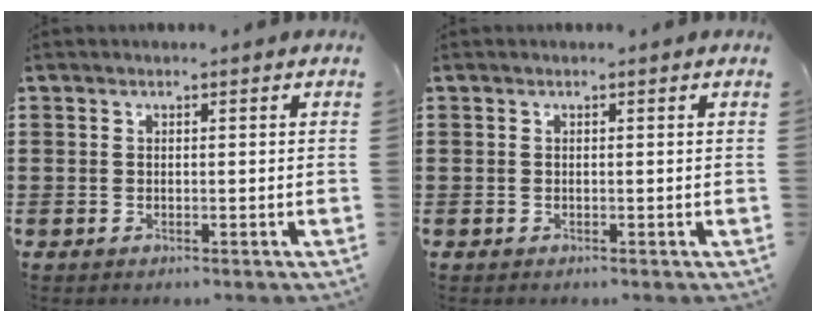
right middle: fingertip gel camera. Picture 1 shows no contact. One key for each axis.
{"total": 0.0}